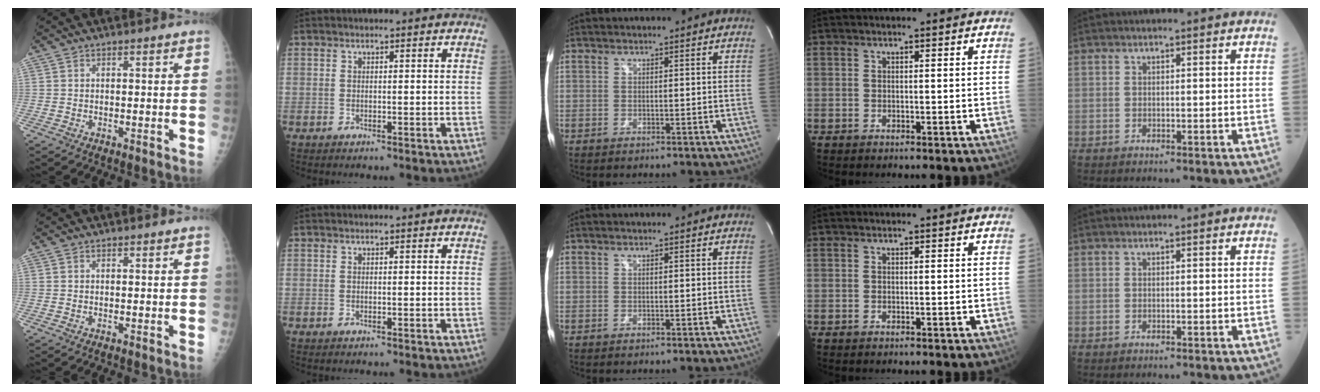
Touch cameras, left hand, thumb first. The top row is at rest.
{}